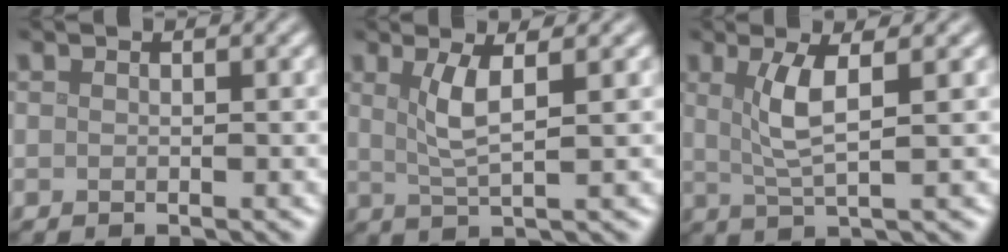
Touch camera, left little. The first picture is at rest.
{"total": 3.3, "force": [1.1, 0.7, 3.0], "torque": [-0.059, -0.002, 0.024]}
{"total": 3.7, "force": [1.0, 0.8, 3.5], "torque": [-0.071, -0.001, 0.023]}